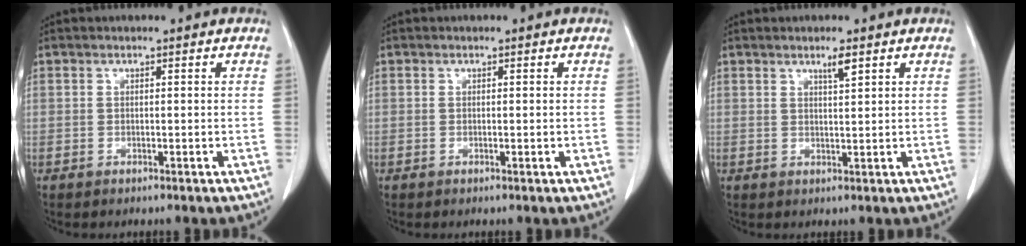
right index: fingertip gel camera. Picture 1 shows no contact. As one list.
[{"total": 0.7, "force": [-0.1, 0.1, 0.7], "torque": [-0.011, -0.002, 0.001]}, {"total": 2.1, "force": [1.4, 0.1, 1.6], "torque": [-0.031, -0.002, 0.025]}]